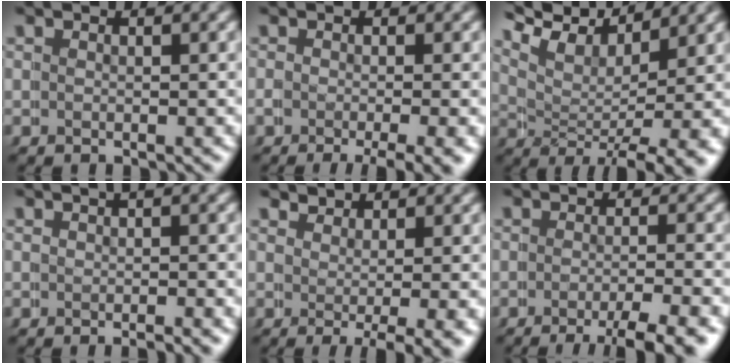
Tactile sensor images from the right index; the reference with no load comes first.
{"total": 2.8, "force": [-1.9, 0.6, 1.9], "torque": [-0.020, -0.003, -0.032]}
{"total": 7.4, "force": [4.2, 3.3, 5.1], "torque": [-0.095, 0.008, 0.057]}
{"total": 1.8, "force": [0.2, 0.6, 1.7], "torque": [-0.007, 0.019, -0.011]}
{"total": 1.4, "force": [0.2, -0.1, 1.4], "torque": [-0.014, -0.009, 0.009]}
{"total": 4.3, "force": [-2.8, 0.4, 3.2], "torque": [-0.041, -0.001, -0.049]}